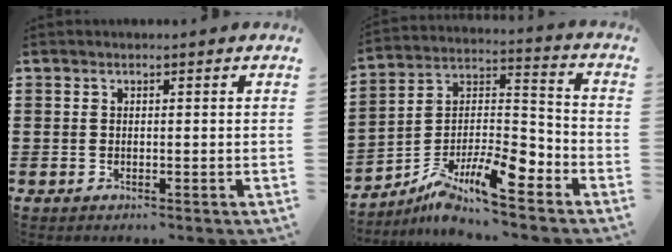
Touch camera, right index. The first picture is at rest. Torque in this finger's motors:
{"motor_torque": [1.51, -0.62, 0.45, 0.09]}